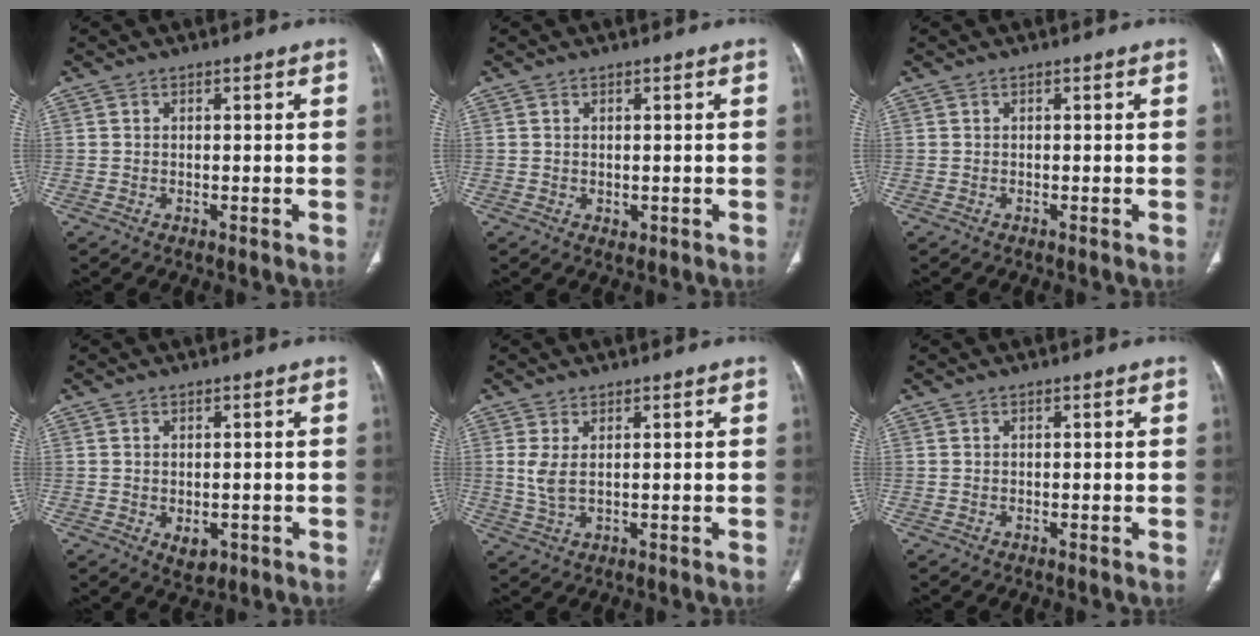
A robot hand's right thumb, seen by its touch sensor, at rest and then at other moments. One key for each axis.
{"total": 1.2, "fx": 0.0, "fy": 0.9, "fz": 0.7, "tx": -0.012, "ty": -0.003, "tz": 0.006}
{"total": 0.0}
{"total": 3.4, "fx": -1.0, "fy": 2.3, "fz": 2.3, "tx": -0.026, "ty": 0.001, "tz": -0.003}
{"total": 3.4, "fx": 0.8, "fy": 1.4, "fz": 3.0, "tx": -0.074, "ty": -0.006, "tz": 0.024}
{"total": 0.0}